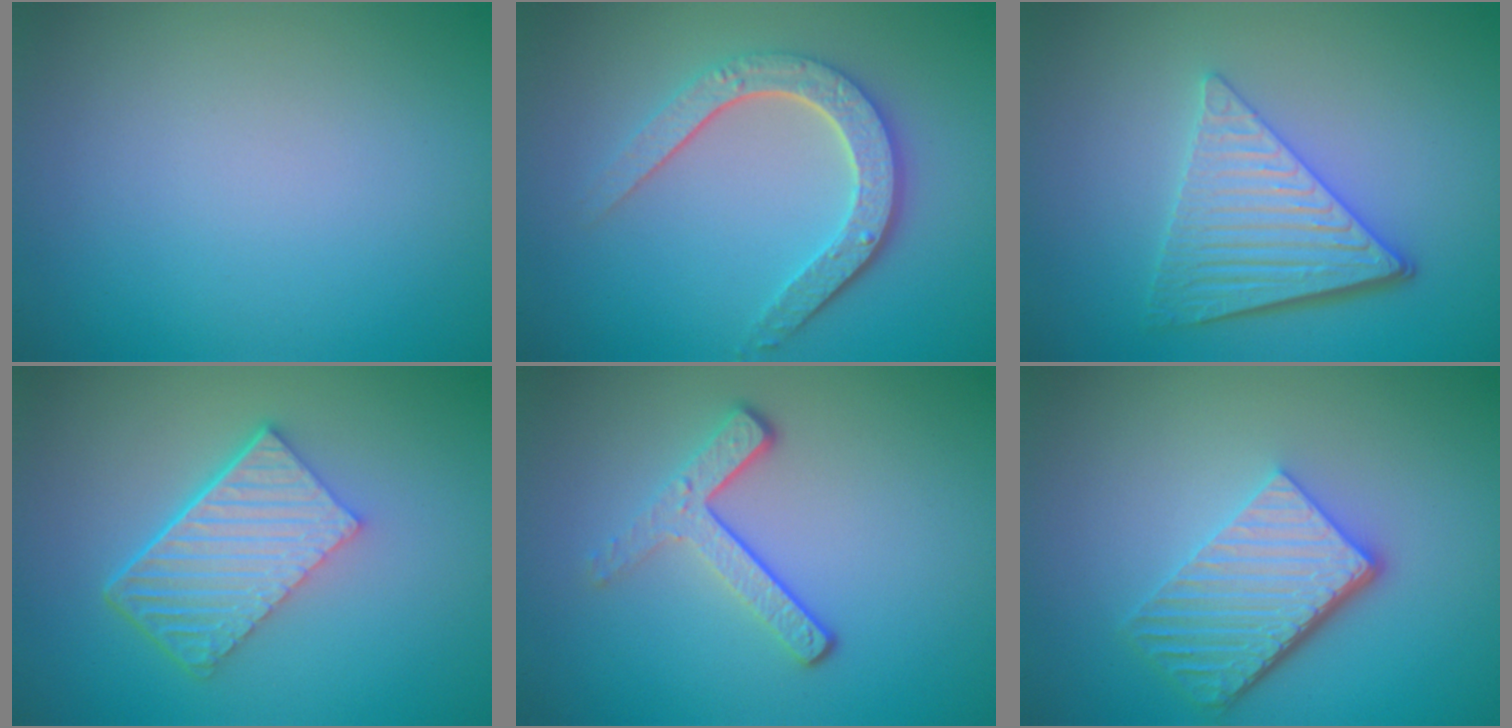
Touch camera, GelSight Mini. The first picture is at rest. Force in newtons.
{"total": 4.6, "press": 3.5, "slide": 3.0}
{"total": 5.5, "press": 4.3, "slide": 3.4}
{"total": 6.1, "press": 4.2, "slide": 4.4}
{"total": 3.2, "press": 2.3, "slide": 2.2}
{"total": 5.6, "press": 3.9, "slide": 4.0}